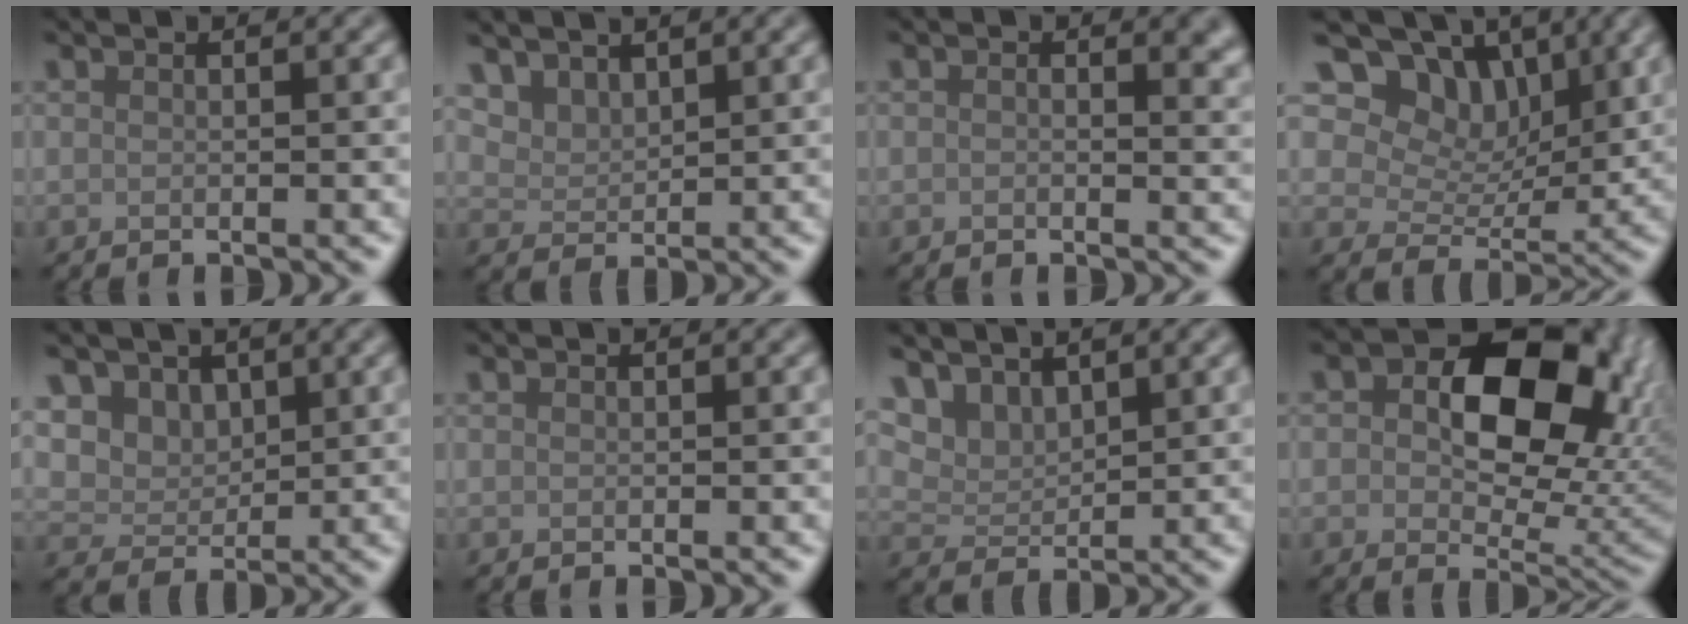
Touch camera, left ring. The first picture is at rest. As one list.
[{"total": 2.8, "force": [2.4, 1.2, 0.9], "torque": [-0.025, -0.010, 0.058]}, {"total": 3.3, "force": [0.7, 1.7, 2.7], "torque": [-0.024, 0.002, 0.006]}, {"total": 7.9, "force": [4.5, 5.0, 4.1], "torque": [-0.057, -0.008, 0.058]}, {"total": 5.7, "force": [3.0, 4.1, 2.7], "torque": [-0.067, -0.002, 0.050]}, {"total": 0.0}, {"total": 4.1, "force": [3.3, 1.7, 1.7], "torque": [-0.042, -0.008, 0.065]}, {"total": 13.0, "force": [2.8, 8.1, 9.8], "torque": [-0.120, 0.006, 0.044]}]